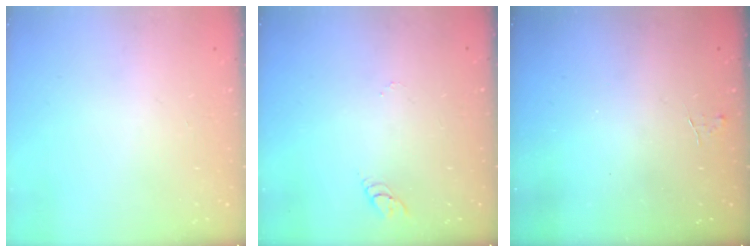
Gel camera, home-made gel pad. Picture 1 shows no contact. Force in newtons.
{"total": 3.1, "press": 3.1, "slide": 0.3}
{"total": 3.8, "press": 3.8, "slide": 0.4}